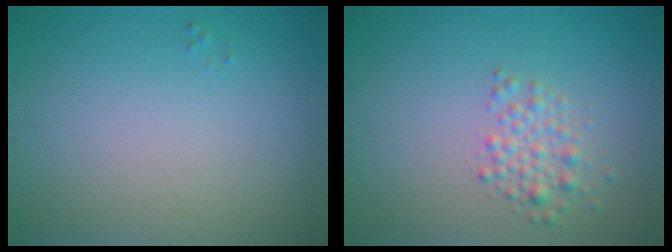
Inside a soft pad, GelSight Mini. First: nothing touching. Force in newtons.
{"total": 2.1, "press": 2.1, "slide": 0.0}